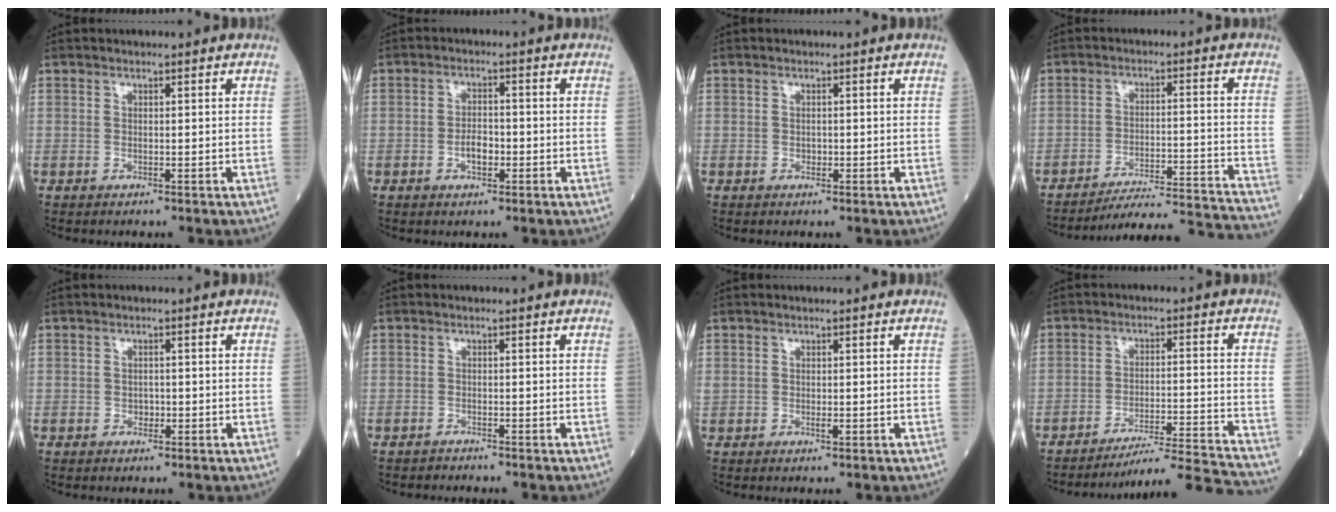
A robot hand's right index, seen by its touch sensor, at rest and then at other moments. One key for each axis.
{"total": 3.2, "fx": -1.1, "fy": 1.6, "fz": 2.6, "tx": -0.047, "ty": 0.004, "tz": -0.018}
{"total": 0.6, "fx": -0.2, "fy": 0.5, "fz": 0.3, "tx": -0.006, "ty": 0.001, "tz": -0.003}
{"total": 18.8, "fx": -18.3, "fy": -2.0, "fz": 3.7, "tx": -0.030, "ty": -0.012, "tz": -0.250}
{"total": 1.1, "fx": -0.3, "fy": 0.8, "fz": 0.6, "tx": -0.009, "ty": 0.002, "tz": -0.004}
{"total": 0.8, "fx": -0.8, "fy": 0.1, "fz": -0.2, "tx": -0.002, "ty": -0.003, "tz": -0.017}
{"total": 1.2, "fx": -0.1, "fy": 0.7, "fz": 1.0, "tx": -0.023, "ty": 0.001, "tz": 0.002}
{"total": 14.6, "fx": -14.1, "fy": -3.0, "fz": 2.6, "tx": -0.018, "ty": -0.005, "tz": -0.207}